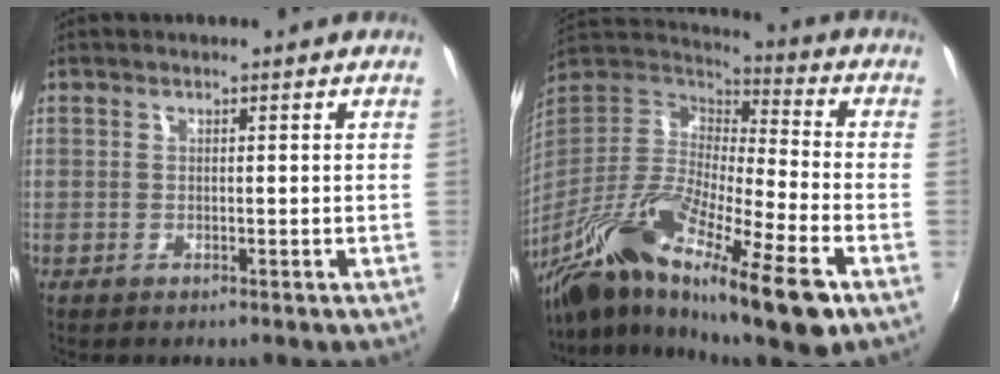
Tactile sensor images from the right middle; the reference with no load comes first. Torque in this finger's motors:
{"motor_torque": [0.79, -1.35, 0.91, 0.21]}